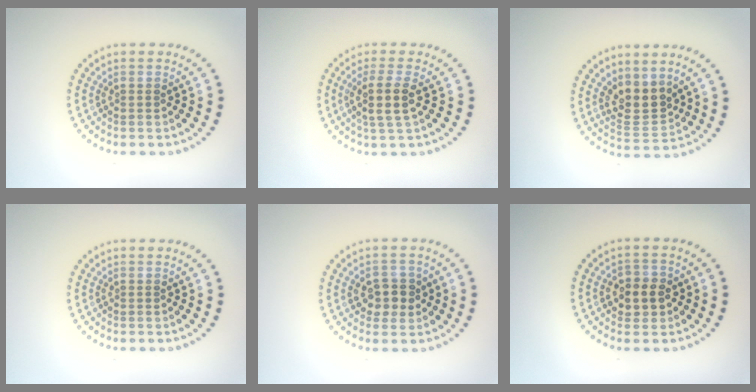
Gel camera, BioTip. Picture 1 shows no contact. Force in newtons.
{"total": 2.8, "press": 2.4, "slide": 1.5}
{"total": 3.3, "press": 2.8, "slide": 1.6}
{"total": 0.0}
{"total": 2.8, "press": 2.8, "slide": 0.4}
{"total": 2.7, "press": 2.6, "slide": 0.6}